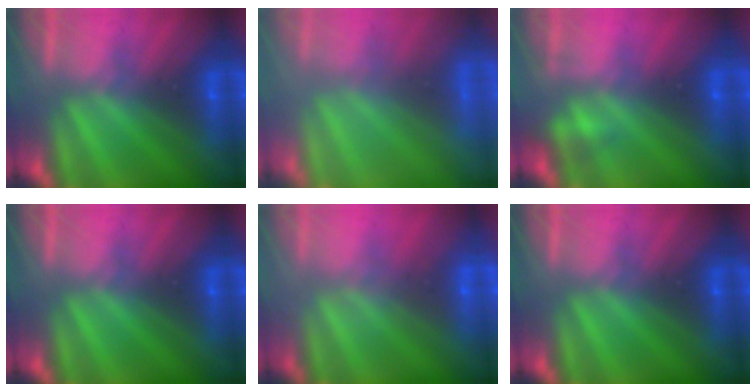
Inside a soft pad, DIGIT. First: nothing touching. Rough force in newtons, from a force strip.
{"total": 8.9}
{"total": 2.1}
{"total": 0.0}
{"total": 1.6}
{"total": 0.0}